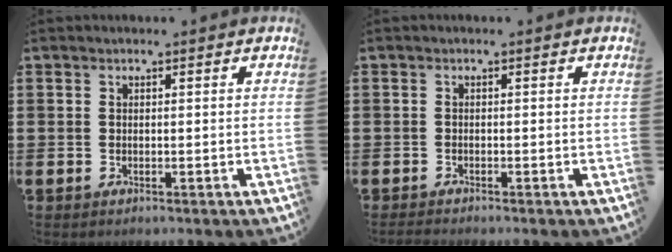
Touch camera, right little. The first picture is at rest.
{"total": 0.7, "force": [-0.6, 0.0, 0.3], "torque": [-0.004, -0.002, -0.012]}